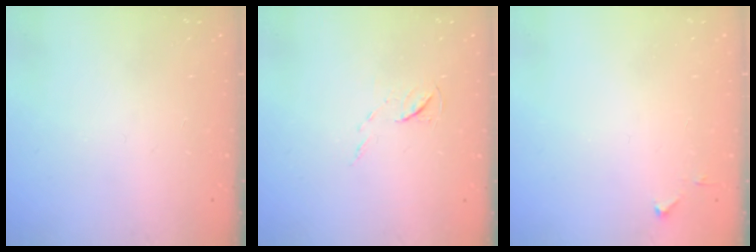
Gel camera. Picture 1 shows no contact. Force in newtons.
{"total": 5.2, "press": 5.1, "slide": 0.8}
{"total": 3.1, "press": 3.1, "slide": 0.5}